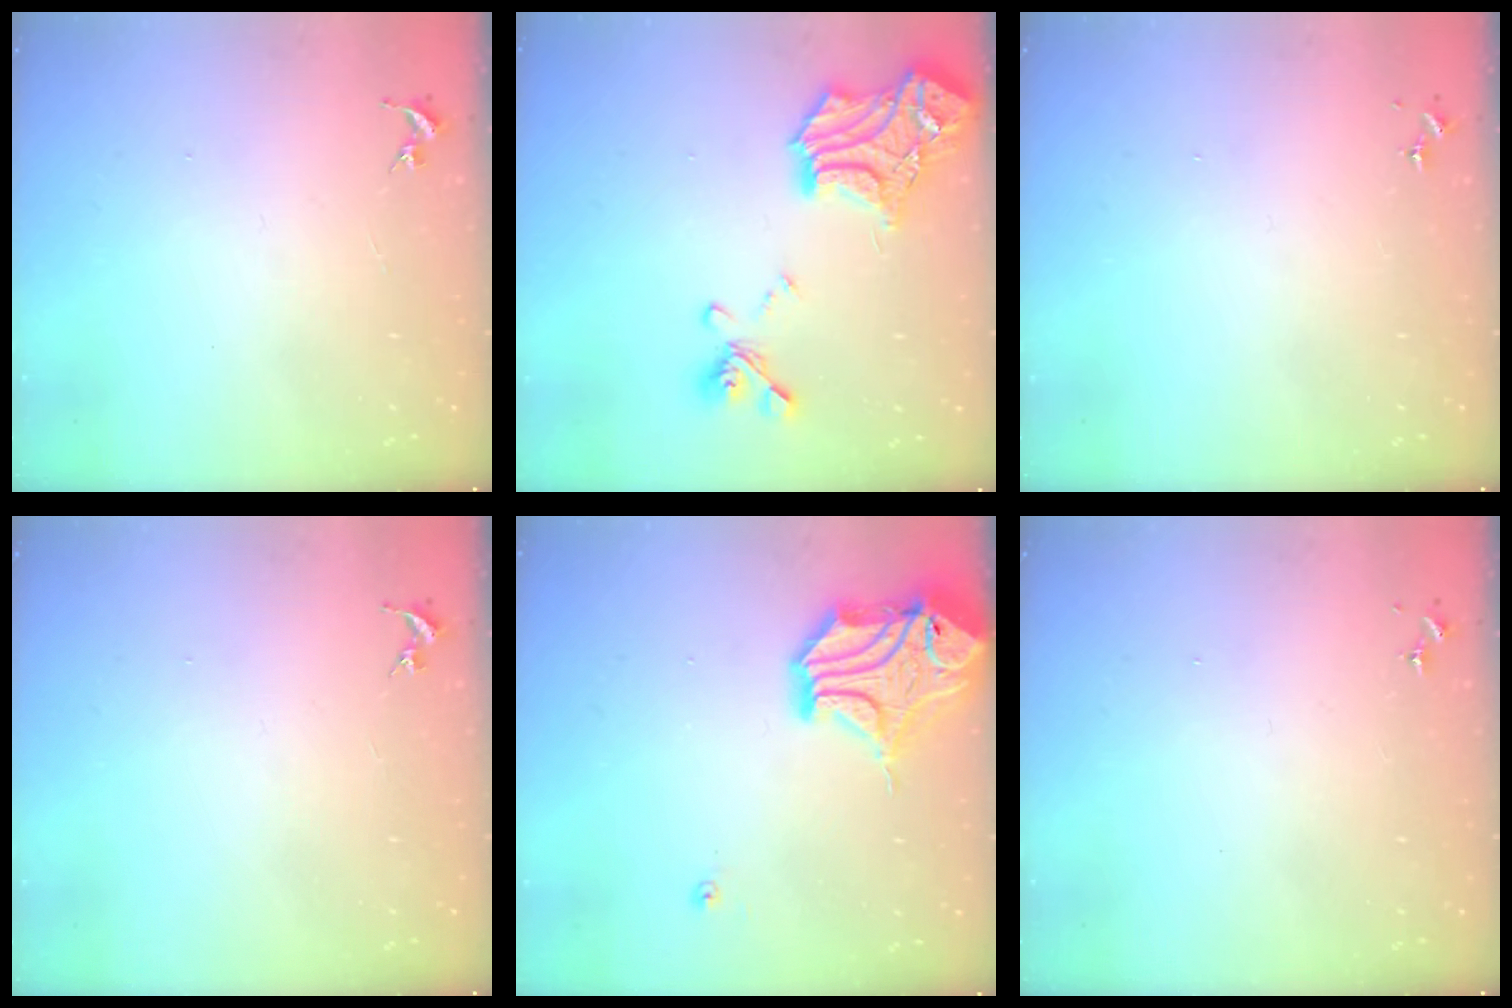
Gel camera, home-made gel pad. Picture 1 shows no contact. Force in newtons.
{"total": 22.9, "press": 22.8, "slide": 2.3}
{"total": 0.0}
{"total": 0.0}
{"total": 18.1, "press": 17.9, "slide": 2.5}
{"total": 0.0}